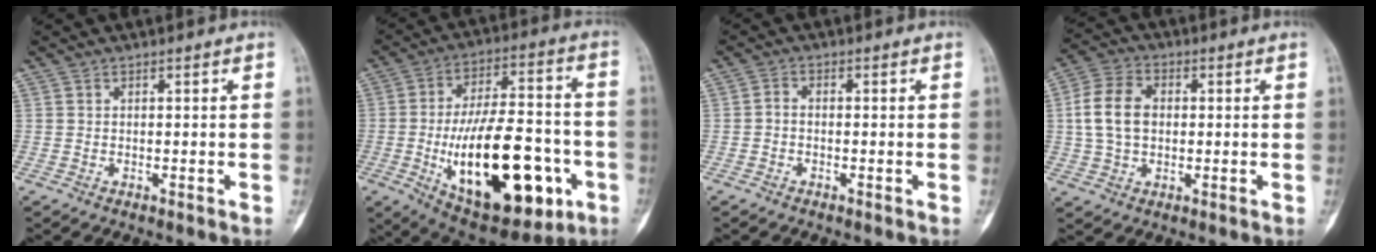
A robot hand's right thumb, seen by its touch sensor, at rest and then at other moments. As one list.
[{"total": 27.1, "force": [-7.5, 12.5, 22.8], "torque": [-0.361, 0.017, -0.096]}, {"total": 1.4, "force": [-0.6, 0.9, 0.9], "torque": [-0.016, 0.007, -0.015]}, {"total": 9.5, "force": [0.6, 6.6, 6.7], "torque": [-0.124, 0.018, 0.008]}]